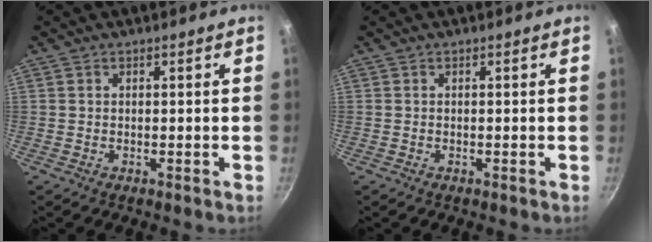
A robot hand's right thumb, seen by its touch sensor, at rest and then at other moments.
{"total": 0.0}